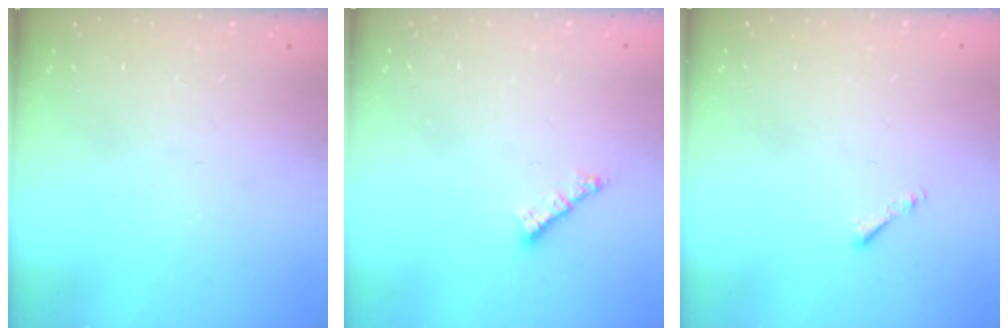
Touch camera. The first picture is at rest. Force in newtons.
{"total": 1.2, "press": 1.2, "slide": 0.3}
{"total": 0.8, "press": 0.7, "slide": 0.3}